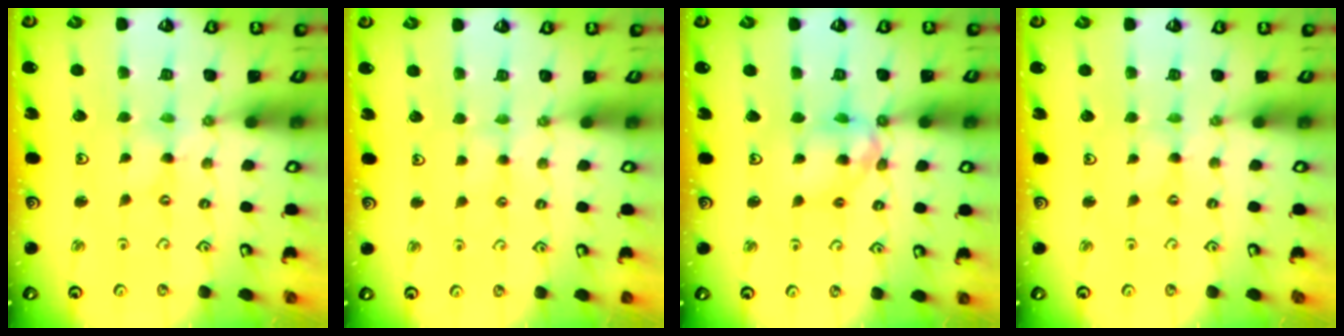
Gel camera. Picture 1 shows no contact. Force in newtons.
{"total": 2.6, "press": 2.6, "slide": 0.5}
{"total": 10.3, "press": 10.3, "slide": 1.0}
{"total": 0.0}